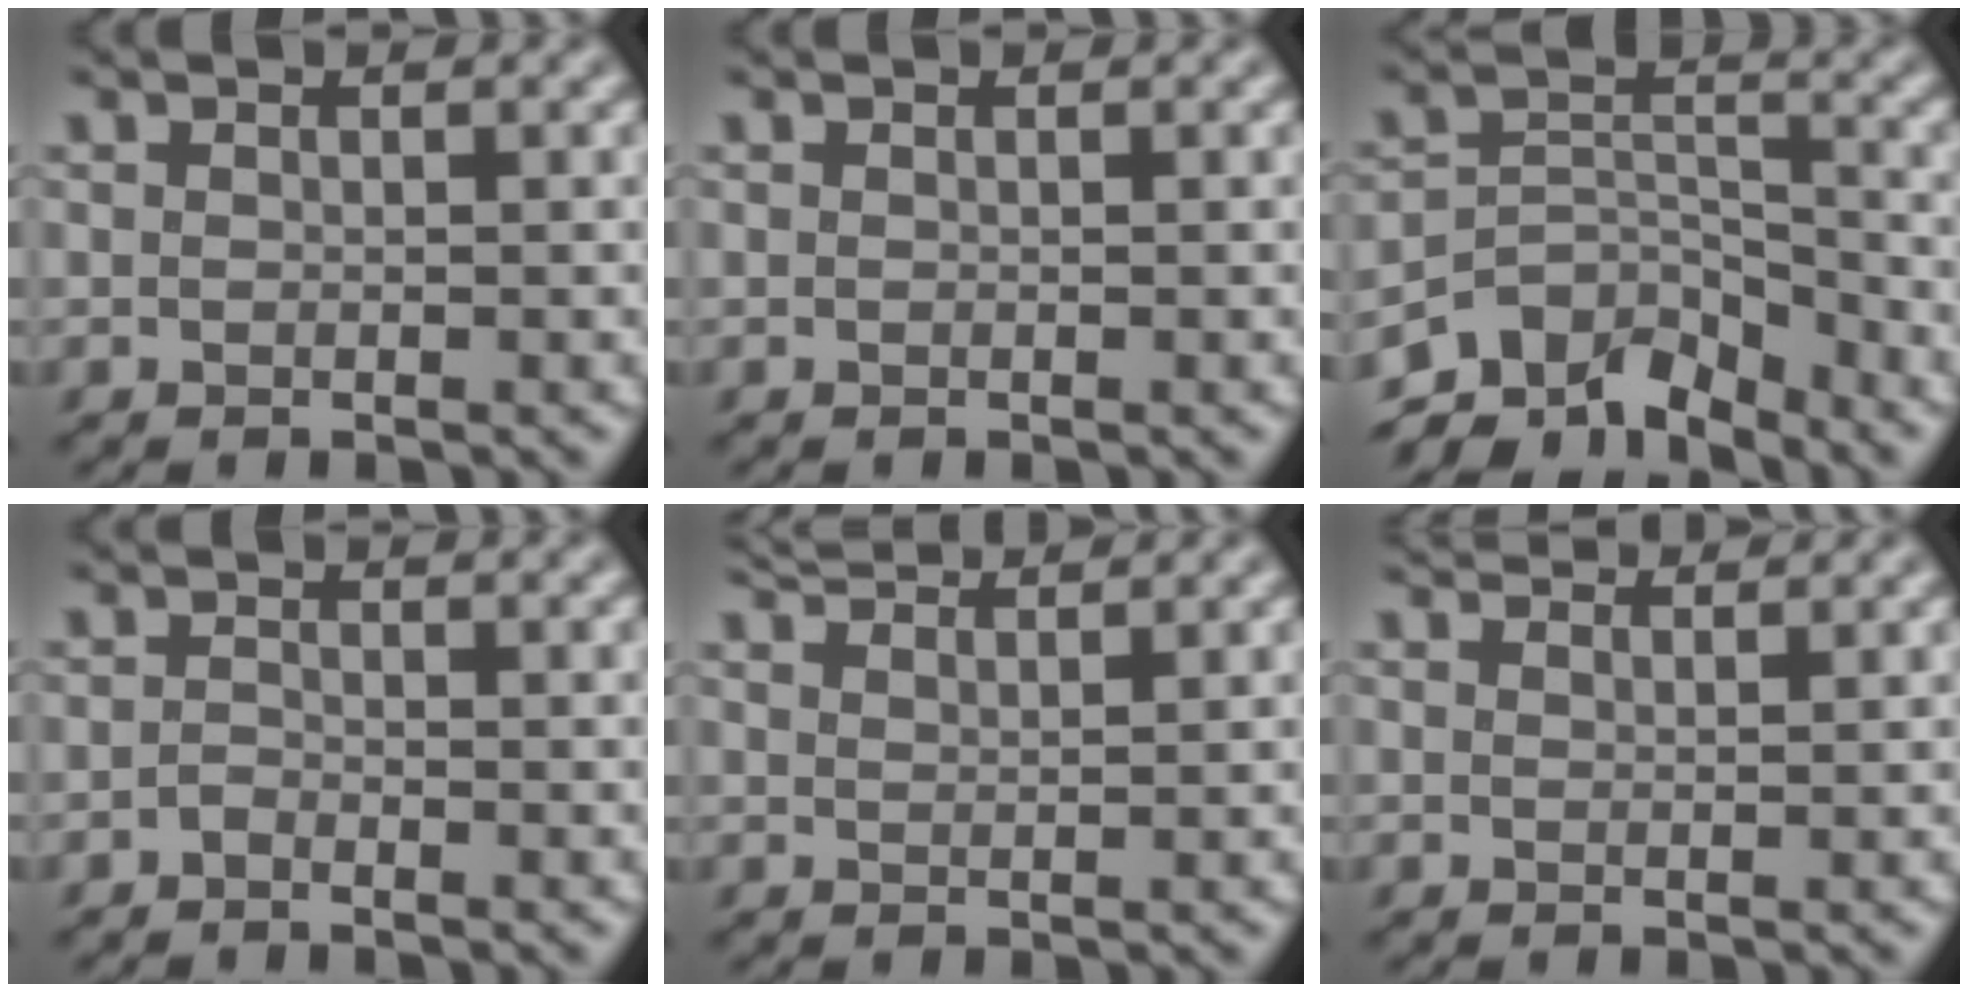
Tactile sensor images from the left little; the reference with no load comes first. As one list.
[{"total": 0.0}, {"total": 7.4, "force": [-6.4, 2.8, 2.5], "torque": [-0.038, -0.003, -0.115]}, {"total": 0.8, "force": [-0.8, 0.1, 0.2], "torque": [-0.006, 0.002, -0.017]}, {"total": 3.0, "force": [2.9, -0.1, 0.7], "torque": [-0.016, 0.012, 0.052]}, {"total": 2.9, "force": [2.7, 0.1, 0.8], "torque": [-0.021, 0.007, 0.042]}]